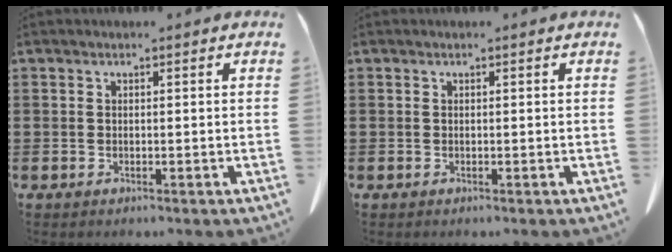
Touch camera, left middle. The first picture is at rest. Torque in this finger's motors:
{"motor_torque": [0.14, -0.15, 0.04, 0.02]}